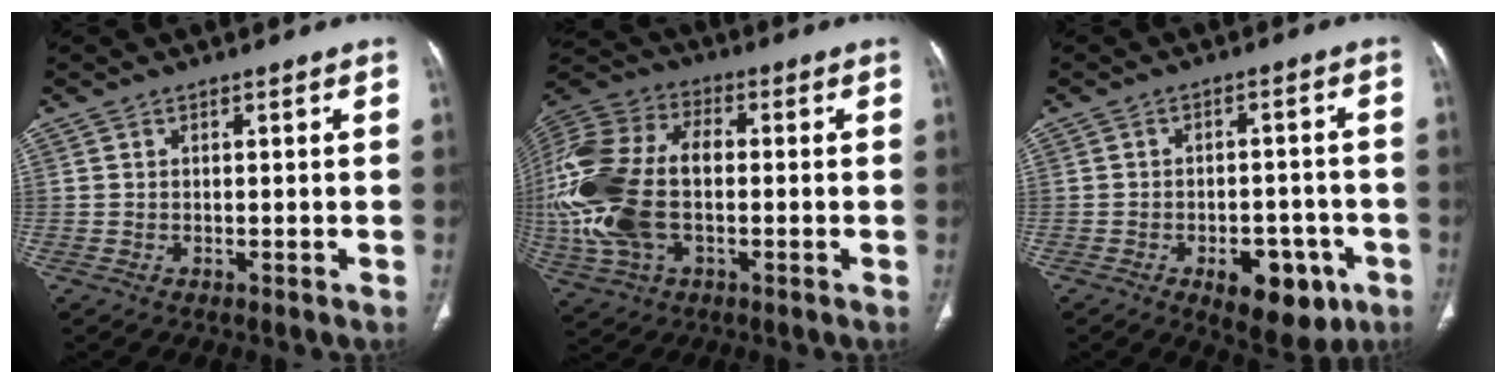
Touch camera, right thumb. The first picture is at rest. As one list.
[{"total": 26.0, "force": [-1.8, 15.9, 20.5], "torque": [-0.504, 0.011, -0.024]}, {"total": 11.1, "force": [-5.0, 6.0, 7.9], "torque": [-0.072, 0.022, -0.058]}]